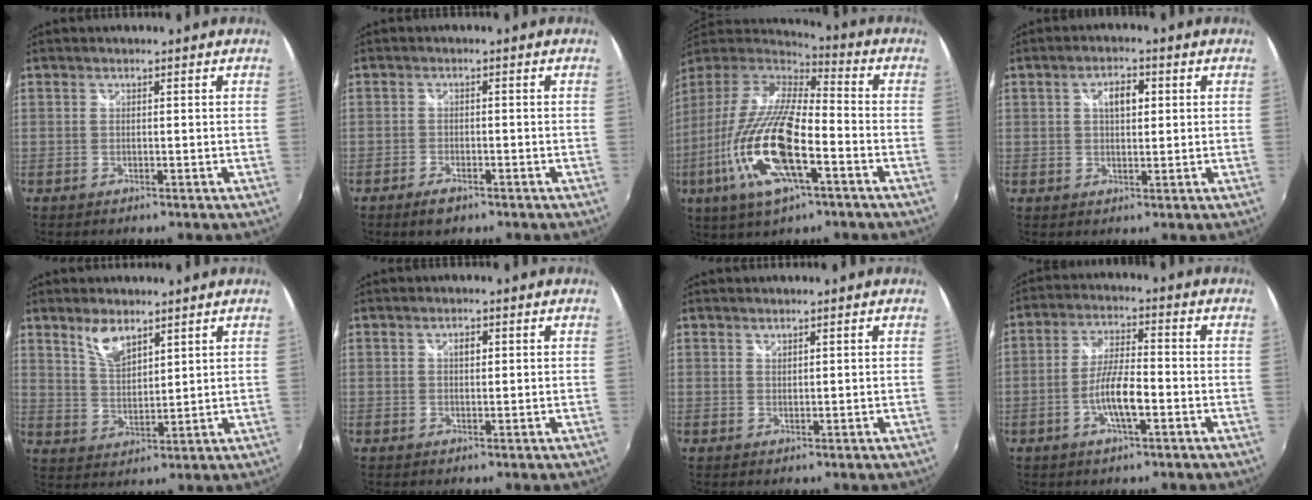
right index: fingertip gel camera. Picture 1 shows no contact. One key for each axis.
{"total": 3.1, "fx": -2.2, "fy": 1.4, "fz": 1.7, "tx": -0.043, "ty": -0.004, "tz": -0.041}
{"total": 21.8, "fx": -8.0, "fy": 6.7, "fz": 19.1, "tx": -0.385, "ty": -0.036, "tz": -0.158}
{"total": 4.1, "fx": 1.1, "fy": 2.0, "fz": 3.4, "tx": -0.054, "ty": 0.010, "tz": 0.018}
{"total": 6.1, "fx": 4.4, "fy": 2.3, "fz": 3.5, "tx": -0.062, "ty": 0.002, "tz": 0.087}
{"total": 1.5, "fx": 0.6, "fy": 0.8, "fz": 1.1, "tx": -0.018, "ty": 0.004, "tz": 0.009}
{"total": 0.8, "fx": 0.8, "fy": 0.0, "fz": 0.1, "tx": -0.001, "ty": 0.001, "tz": 0.016}
{"total": 7.5, "fx": -2.7, "fy": 1.6, "fz": 6.8, "tx": -0.133, "ty": 0.001, "tz": -0.050}